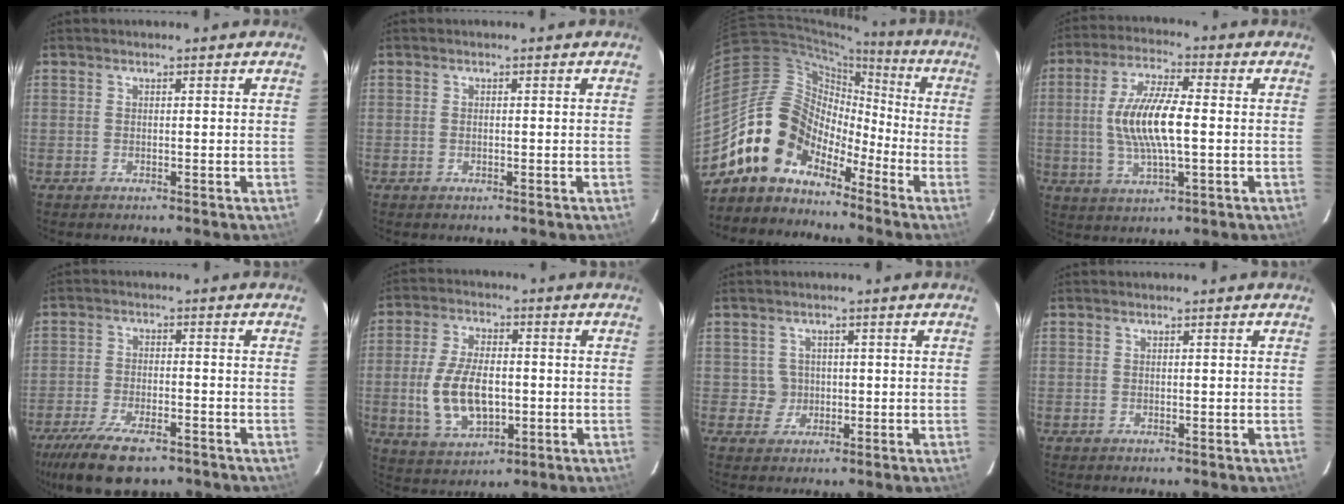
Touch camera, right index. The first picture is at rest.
{"total": 0.5, "force": [0.0, 0.4, 0.4], "torque": [-0.007, 0.000, -0.001]}
{"total": 12.8, "force": [-9.2, 8.0, 4.0], "torque": [-0.077, 0.037, -0.181]}
{"total": 12.1, "force": [-0.3, 3.8, 11.5], "torque": [-0.228, 0.004, -0.003]}
{"total": 13.5, "force": [-9.7, 5.0, 8.1], "torque": [-0.185, -0.031, -0.167]}
{"total": 12.3, "force": [-1.6, 6.5, 10.3], "torque": [-0.211, -0.003, -0.018]}
{"total": 2.9, "force": [0.0, 2.9, -0.1], "torque": [0.005, 0.012, 0.005]}
{"total": 0.0}